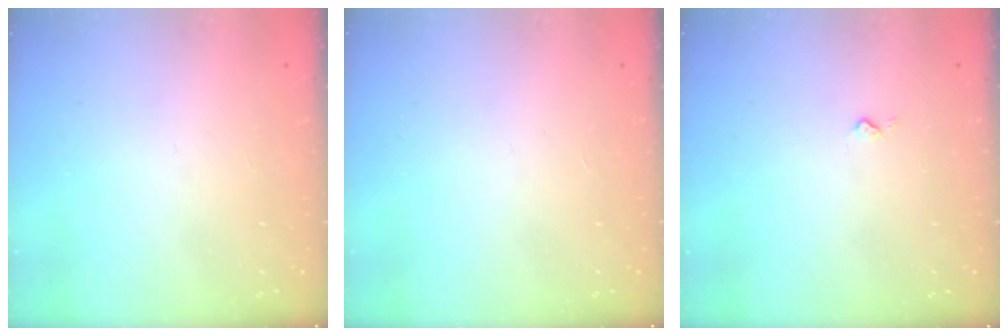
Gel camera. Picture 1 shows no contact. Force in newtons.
{"total": 0.0}
{"total": 2.7, "press": 2.6, "slide": 0.4}